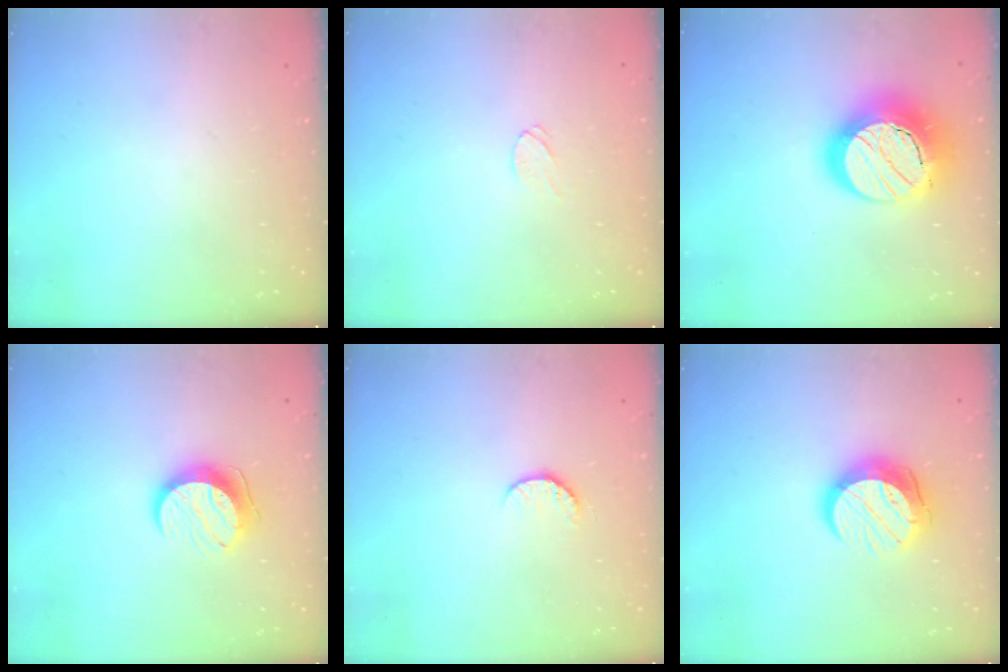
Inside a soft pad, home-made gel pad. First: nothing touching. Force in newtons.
{"total": 3.6, "press": 3.6, "slide": 0.3}
{"total": 21.3, "press": 21.2, "slide": 1.6}
{"total": 10.1, "press": 10.1, "slide": 0.4}
{"total": 5.2, "press": 5.2, "slide": 0.4}
{"total": 13.1, "press": 13.1, "slide": 0.8}